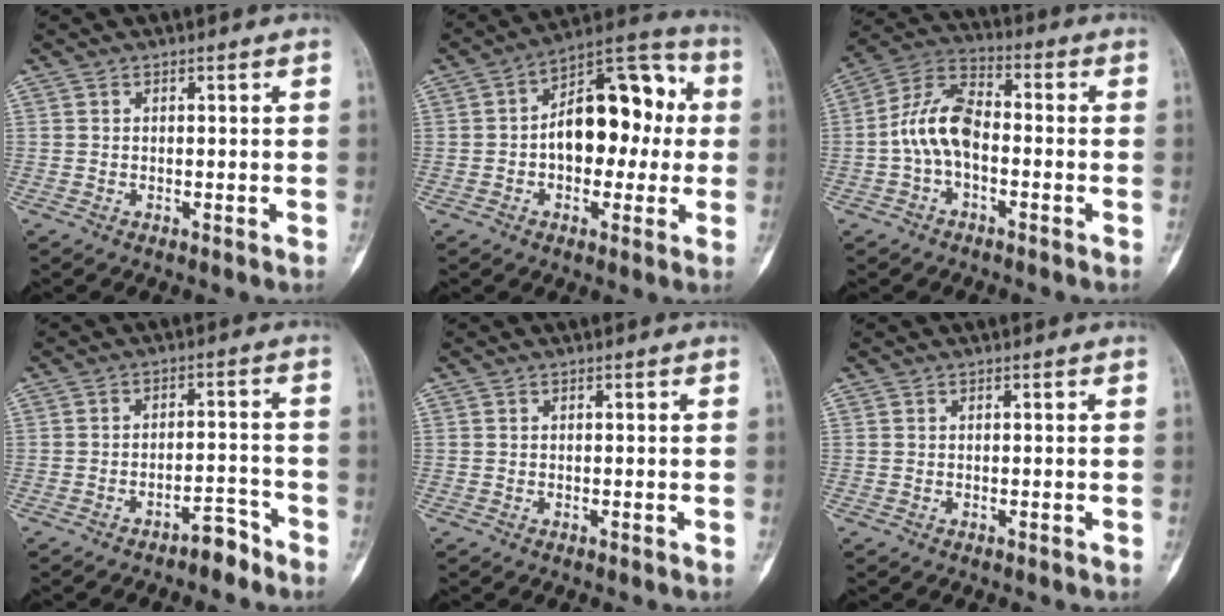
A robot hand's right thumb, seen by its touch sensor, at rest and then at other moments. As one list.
[{"total": 16.5, "force": [0.6, 9.8, 13.3], "torque": [-0.157, 0.043, 0.000]}, {"total": 10.2, "force": [-1.6, 5.9, 8.2], "torque": [-0.153, 0.038, -0.041]}, {"total": 4.5, "force": [-3.6, 1.5, 2.3], "torque": [-0.029, 0.039, -0.055]}, {"total": 0.0}, {"total": 0.0}]